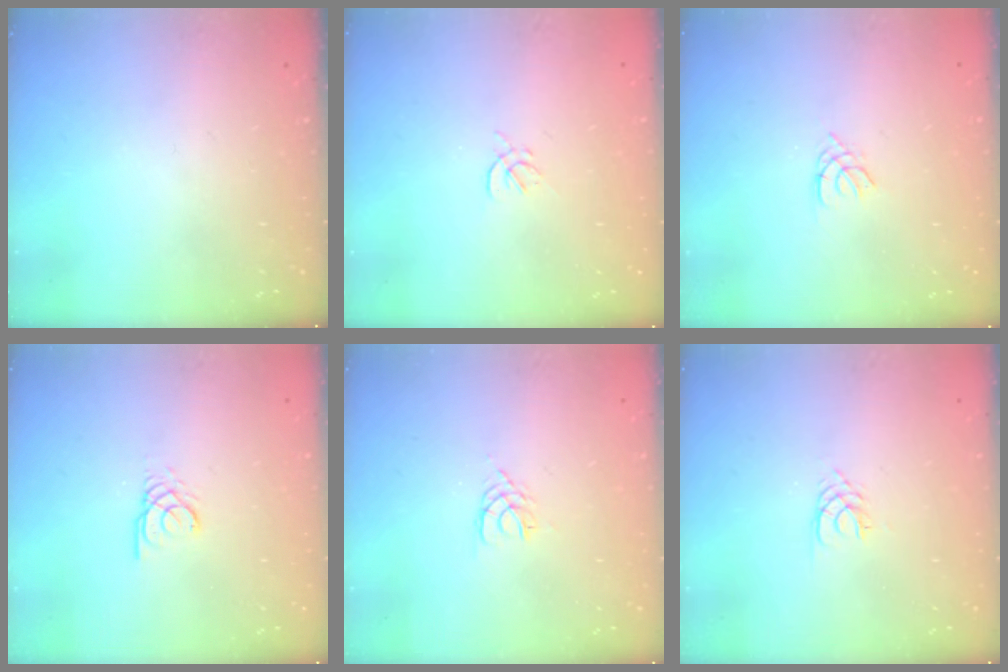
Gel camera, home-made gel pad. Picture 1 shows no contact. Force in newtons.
{"total": 1.6, "press": 1.5, "slide": 0.6}
{"total": 1.4, "press": 1.4, "slide": 0.3}
{"total": 2.4, "press": 2.4, "slide": 0.4}
{"total": 2.0, "press": 1.9, "slide": 0.3}
{"total": 1.7, "press": 1.7, "slide": 0.2}